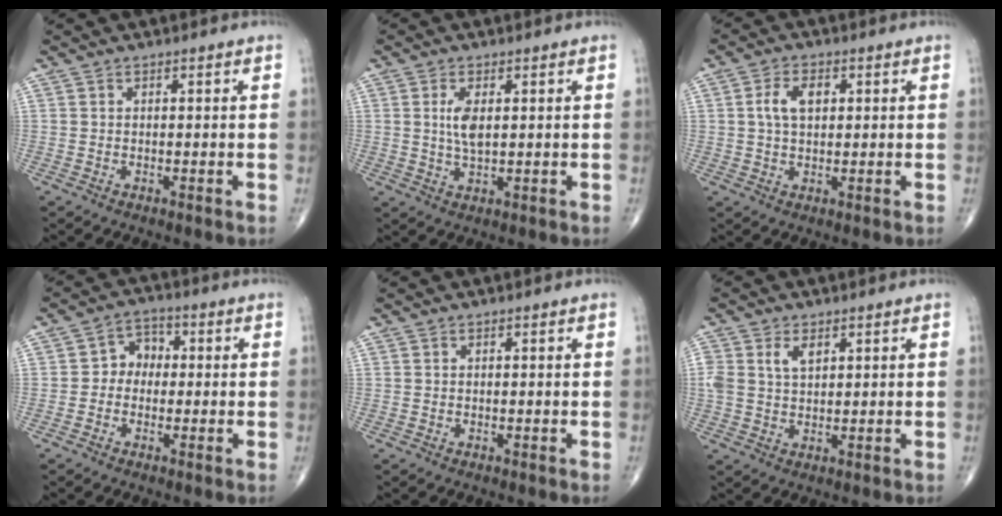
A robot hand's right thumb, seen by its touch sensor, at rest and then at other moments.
{"total": 4.2, "force": [0.8, 1.8, 3.8], "torque": [-0.077, -0.006, 0.019]}
{"total": 5.4, "force": [1.2, 3.2, 4.1], "torque": [-0.076, 0.006, 0.020]}
{"total": 4.9, "force": [-0.3, 4.1, 2.6], "torque": [-0.013, 0.022, -0.018]}
{"total": 0.0}
{"total": 4.5, "force": [1.8, 2.7, 3.1], "torque": [-0.057, 0.002, 0.039]}